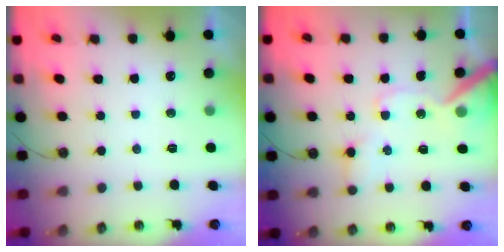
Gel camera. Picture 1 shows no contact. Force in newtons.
{"total": 13.6, "press": 13.5, "slide": 1.7}